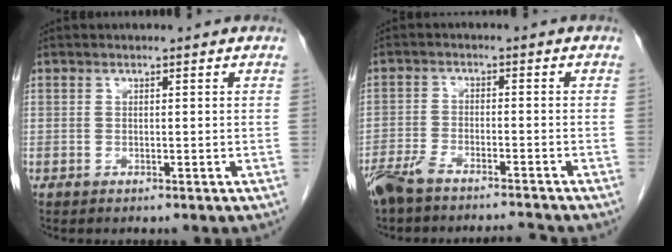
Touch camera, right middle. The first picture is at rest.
{"total": 7.5, "force": [-6.9, 0.7, 3.0], "torque": [-0.056, -0.006, -0.120]}